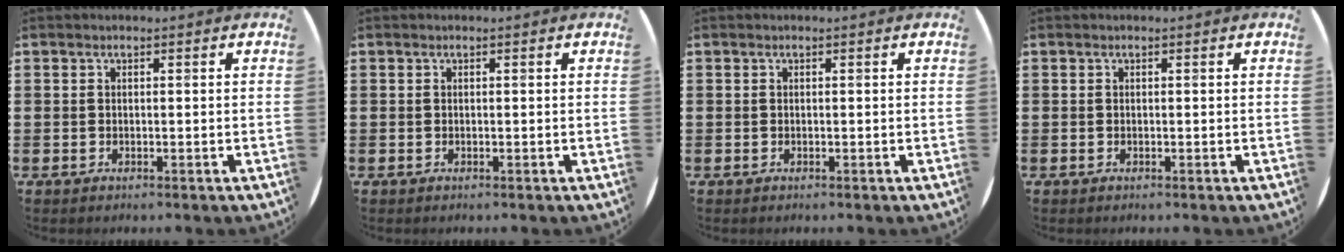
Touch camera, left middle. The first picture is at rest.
{"total": 0.0}
{"total": 0.0}
{"total": 0.0}